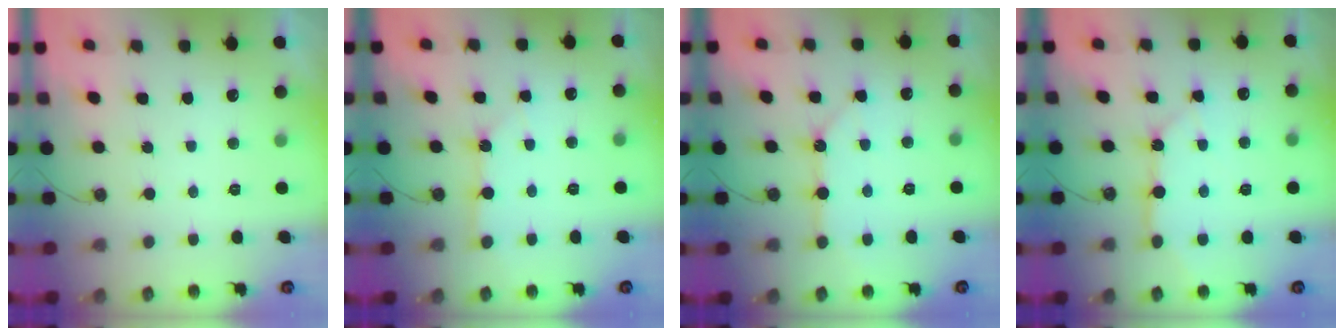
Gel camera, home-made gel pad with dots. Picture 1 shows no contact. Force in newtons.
{"total": 2.2, "press": 2.2, "slide": 0.4}
{"total": 10.3, "press": 10.3, "slide": 1.1}
{"total": 10.1, "press": 10.0, "slide": 0.7}